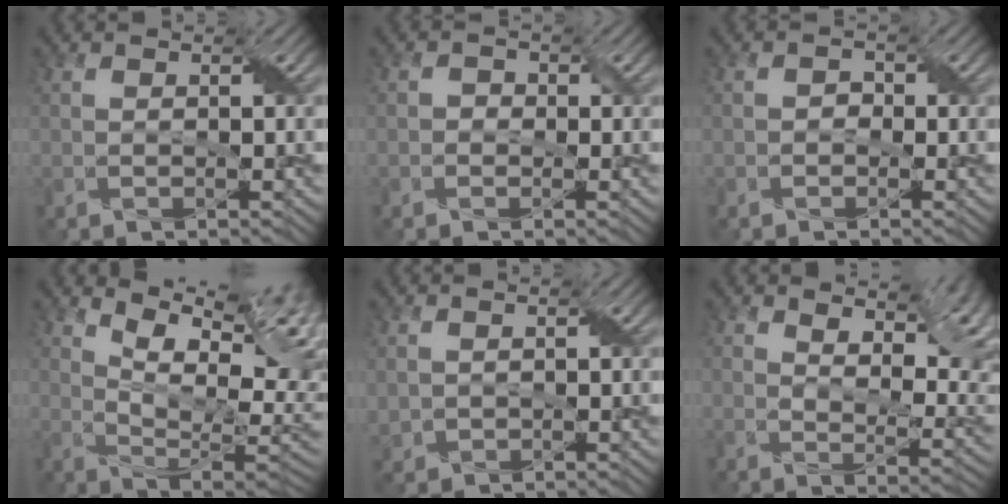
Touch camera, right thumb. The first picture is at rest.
{"total": 1.3, "force": [-0.4, 1.2, 0.2], "torque": [0.002, 0.001, -0.011]}
{"total": 1.1, "force": [-0.5, 1.0, 0.3], "torque": [-0.004, 0.002, -0.012]}
{"total": 14.0, "force": [6.0, 5.5, 11.4], "torque": [-0.184, 0.019, 0.099]}
{"total": 1.5, "force": [0.4, 1.3, 0.6], "torque": [-0.024, -0.002, 0.013]}
{"total": 11.6, "force": [6.2, 5.2, 8.3], "torque": [-0.128, 0.000, 0.102]}